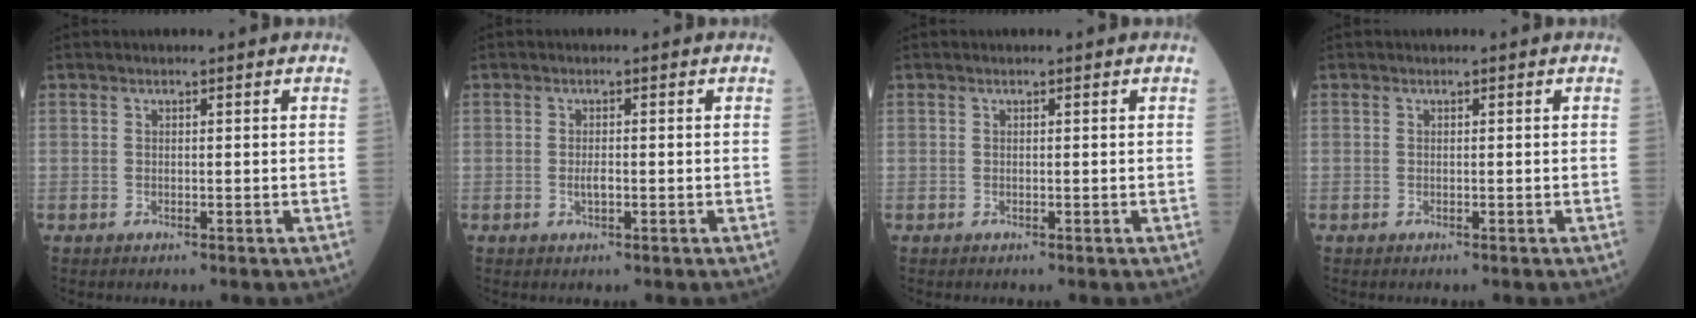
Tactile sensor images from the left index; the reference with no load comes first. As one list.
[{"total": 1.3, "force": [-0.3, 0.4, 1.2], "torque": [-0.026, -0.001, -0.004]}, {"total": 0.0}, {"total": 0.0}]